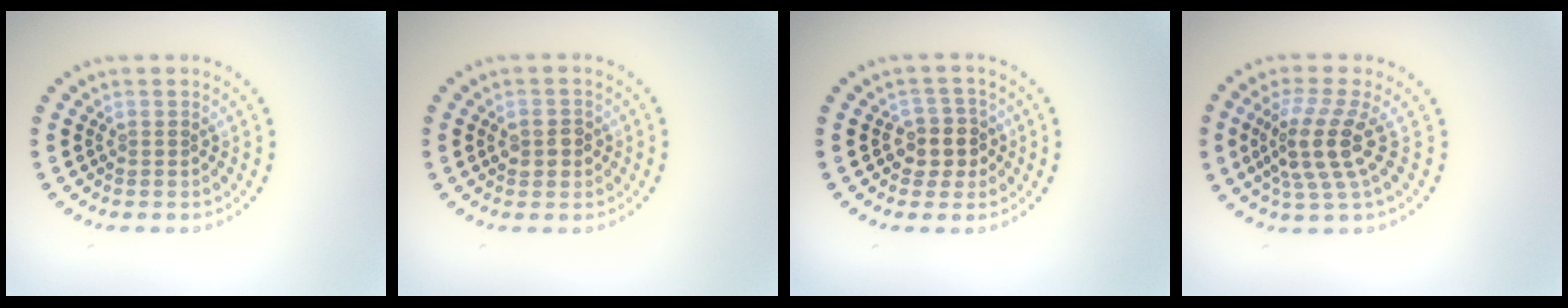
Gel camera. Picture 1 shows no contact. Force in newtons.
{"total": 1.8, "press": 1.8, "slide": 0.1}
{"total": 2.6, "press": 2.3, "slide": 1.1}
{"total": 4.3, "press": 3.2, "slide": 2.9}